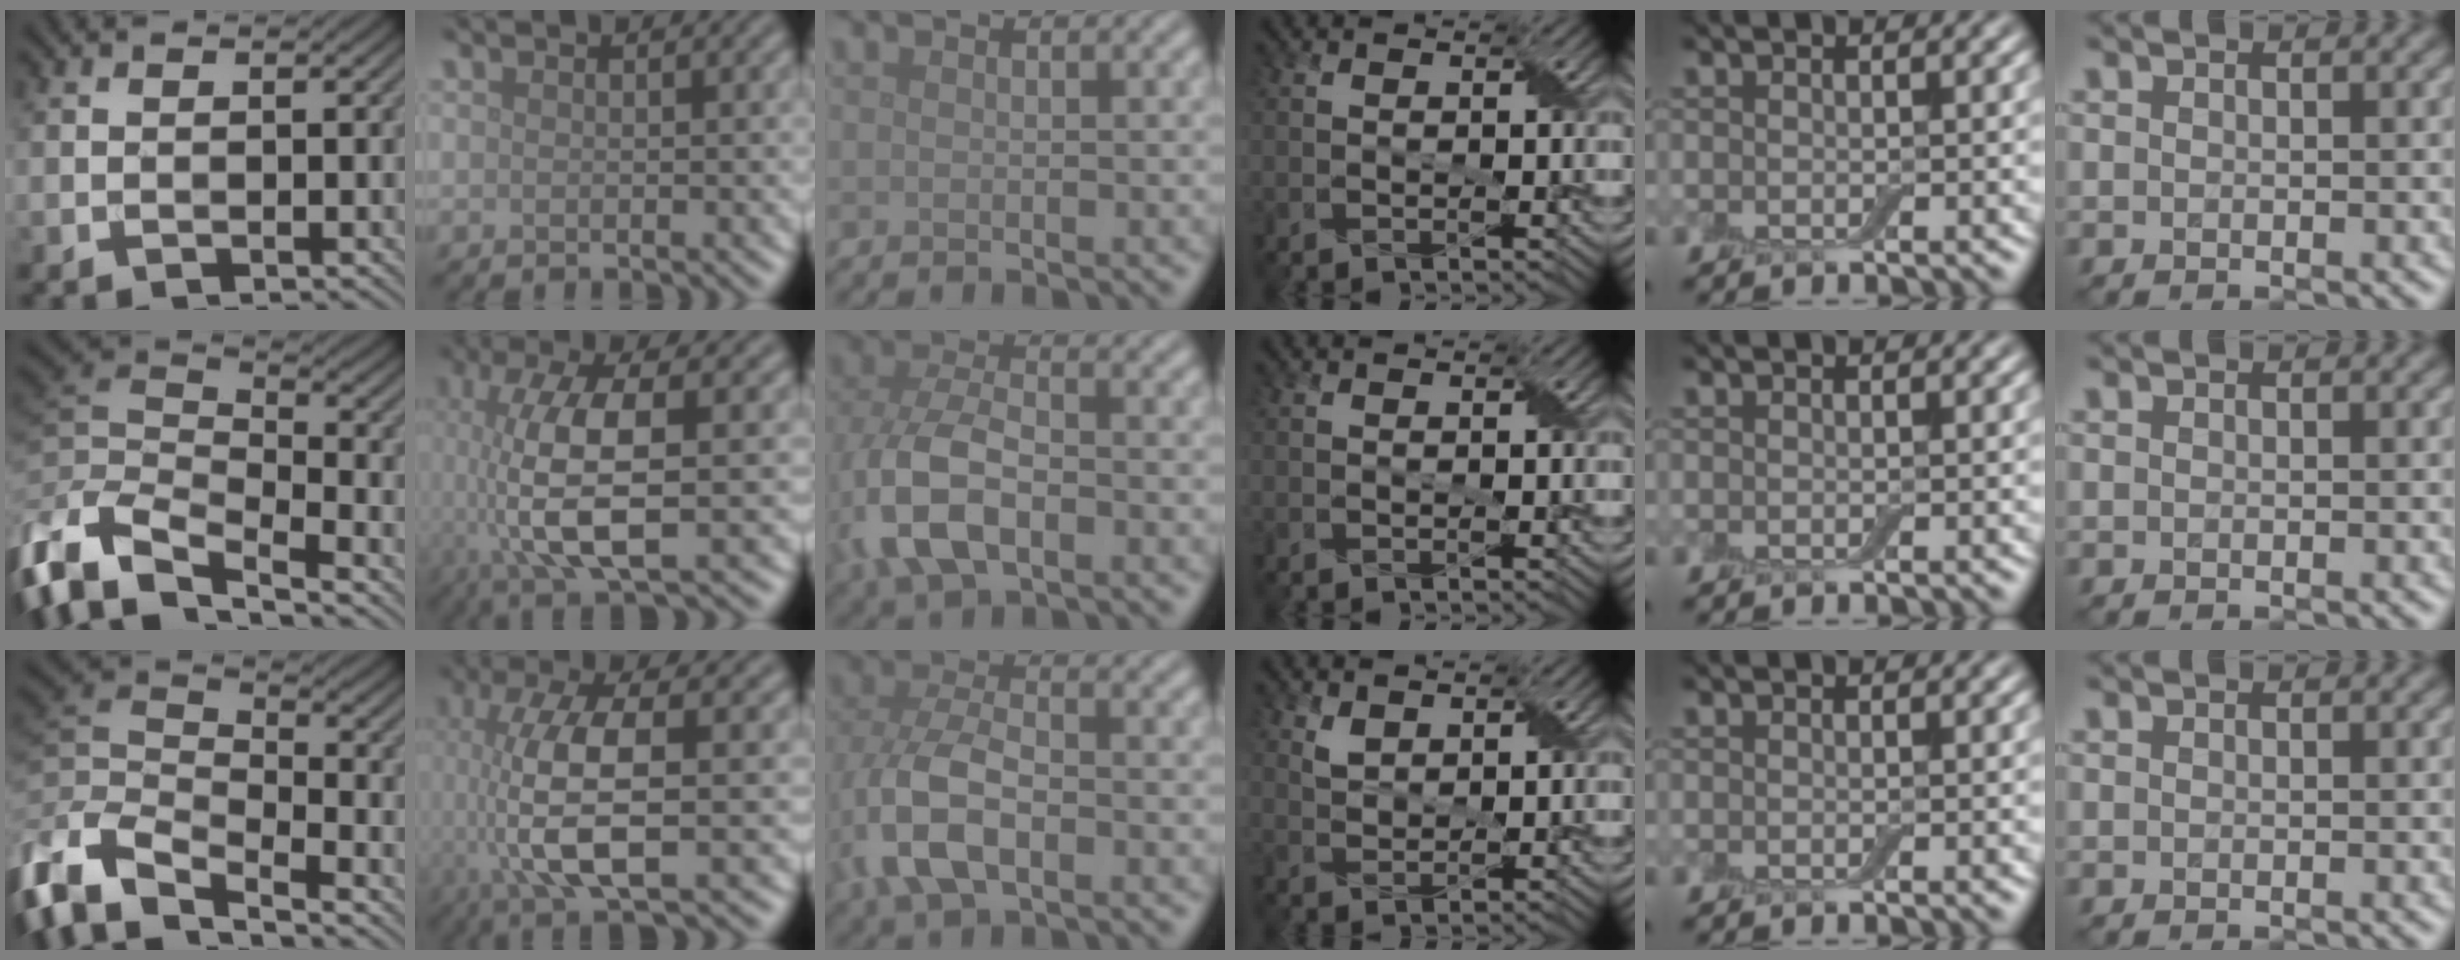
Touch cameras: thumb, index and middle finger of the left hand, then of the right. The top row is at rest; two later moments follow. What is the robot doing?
{"motion": "wrap", "object": "adhesive wrap"}